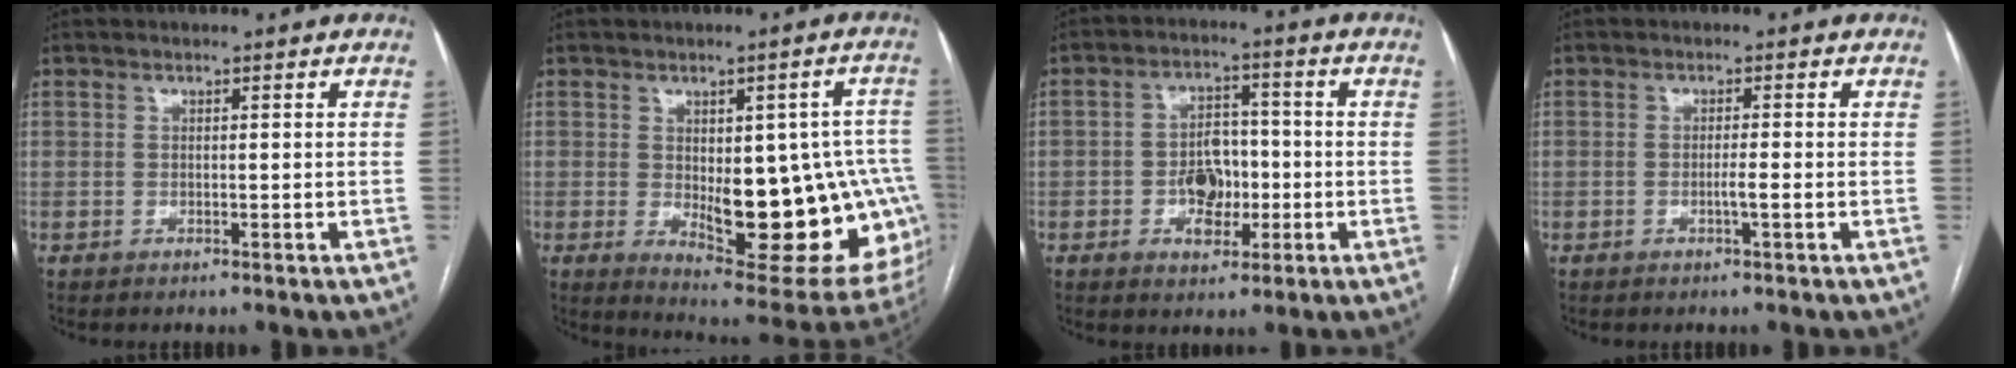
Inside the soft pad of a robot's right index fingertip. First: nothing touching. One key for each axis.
{"total": 21.0, "fx": -2.6, "fy": 8.1, "fz": 19.2, "tx": -0.168, "ty": 0.016, "tz": -0.003}
{"total": 6.6, "fx": -1.5, "fy": 4.3, "fz": 4.7, "tx": -0.080, "ty": 0.015, "tz": -0.021}
{"total": 1.6, "fx": -0.5, "fy": -0.2, "fz": 1.5, "tx": -0.026, "ty": -0.001, "tz": -0.010}